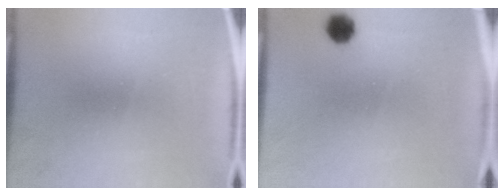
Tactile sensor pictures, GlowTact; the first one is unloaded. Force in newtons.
{"total": 4.2}